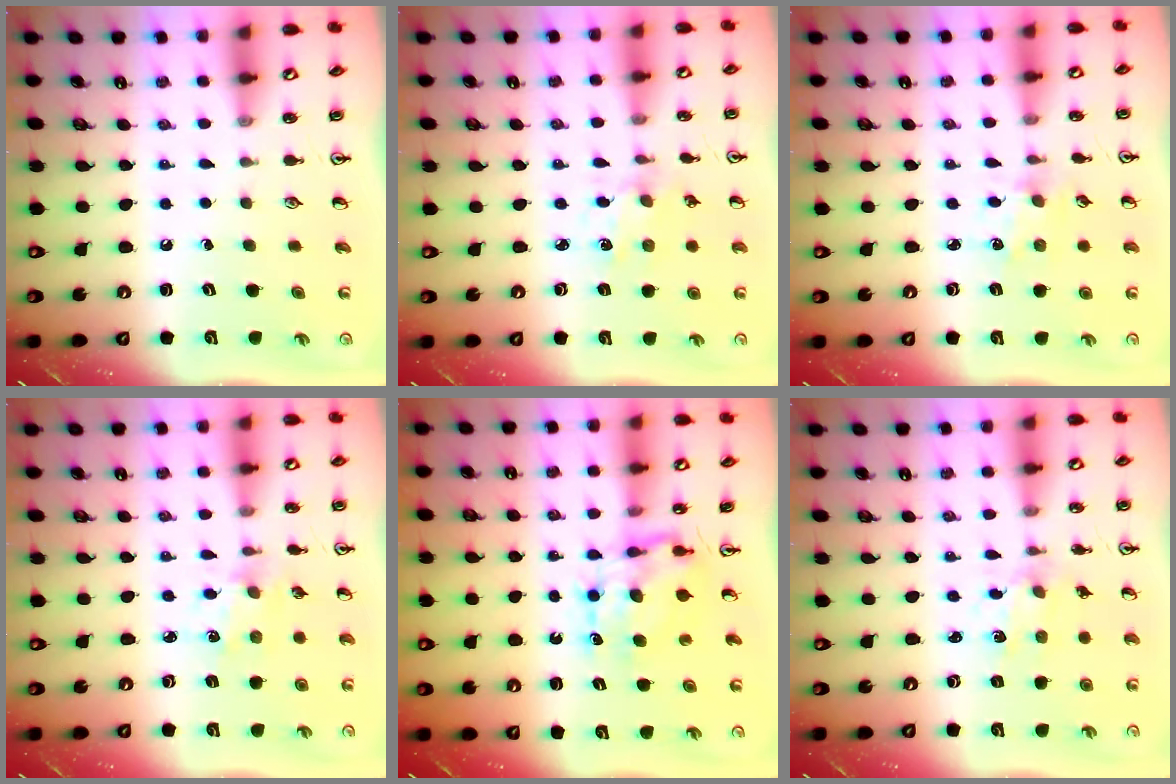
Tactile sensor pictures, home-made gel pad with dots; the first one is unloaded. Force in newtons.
{"total": 1.4, "press": 1.4, "slide": 0.3}
{"total": 1.7, "press": 1.7, "slide": 0.3}
{"total": 2.0, "press": 2.0, "slide": 0.5}
{"total": 6.6, "press": 6.6, "slide": 0.6}
{"total": 1.9, "press": 1.9, "slide": 0.2}